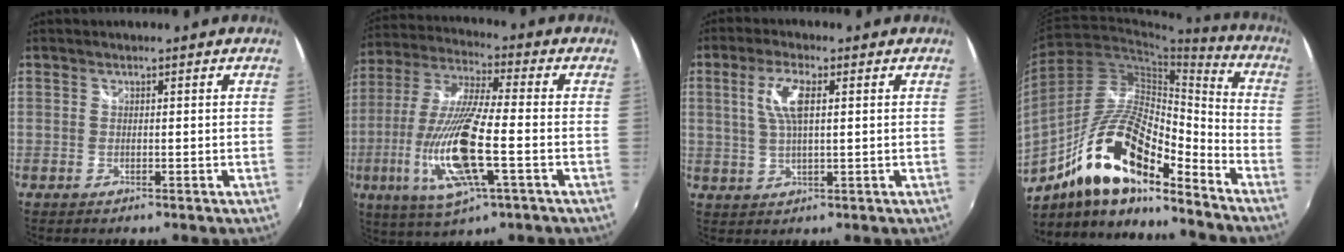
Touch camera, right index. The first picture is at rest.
{"total": 18.7, "force": [-5.3, 4.0, 17.4], "torque": [-0.357, -0.028, -0.097]}
{"total": 6.3, "force": [1.6, 1.7, 5.8], "torque": [-0.117, 0.005, 0.031]}
{"total": 19.4, "force": [-12.0, 6.0, 14.0], "torque": [-0.261, 0.001, -0.230]}